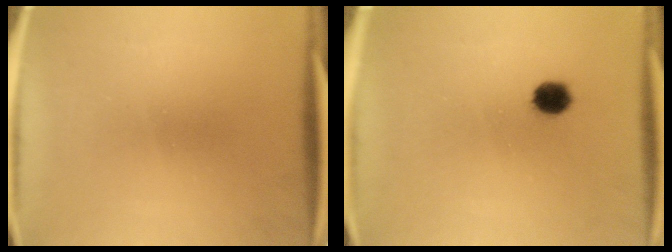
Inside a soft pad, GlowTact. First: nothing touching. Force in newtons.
{"total": 4.0}